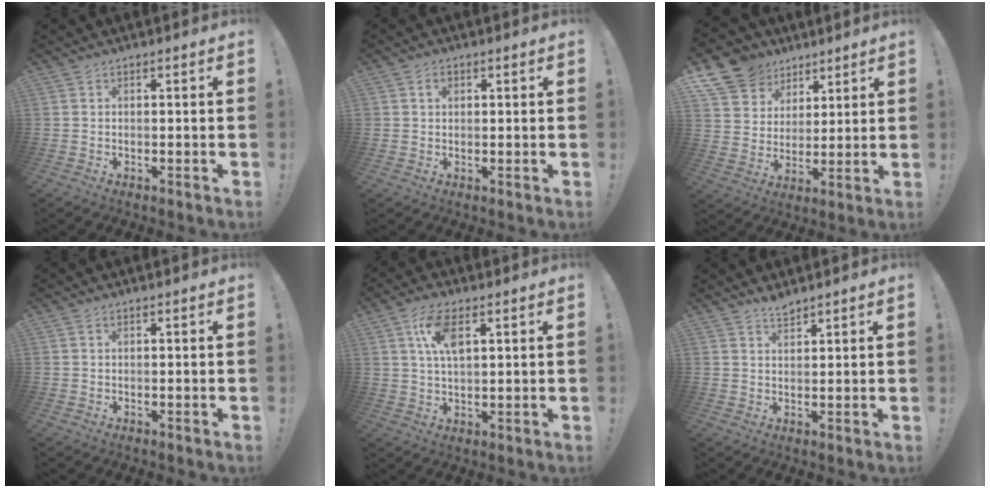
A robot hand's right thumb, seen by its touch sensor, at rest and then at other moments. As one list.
[{"total": 1.8, "force": [0.7, 1.4, 0.8], "torque": [-0.005, -0.001, 0.010]}, {"total": 12.8, "force": [8.1, 9.3, 3.1], "torque": [-0.053, -0.060, 0.162]}, {"total": 0.0}, {"total": 9.2, "force": [3.6, 4.2, 7.3], "torque": [-0.136, -0.002, 0.063]}, {"total": 2.9, "force": [2.7, 0.5, 0.8], "torque": [-0.006, -0.020, 0.047]}]